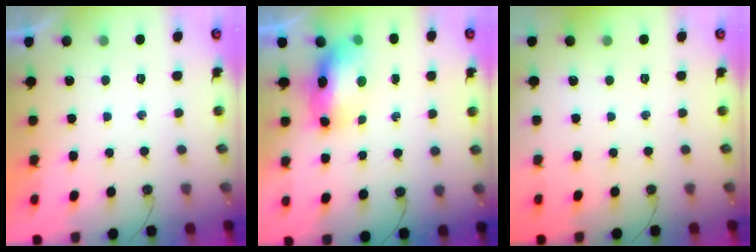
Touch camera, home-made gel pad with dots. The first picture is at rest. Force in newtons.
{"total": 9.7, "press": 9.5, "slide": 1.5}
{"total": 0.0}